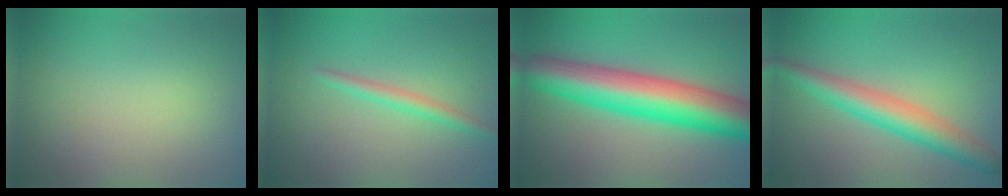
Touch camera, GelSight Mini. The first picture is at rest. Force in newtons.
{"total": 1.6, "press": 1.6, "slide": 0.0}
{"total": 10.0, "press": 10.0, "slide": 0.2}
{"total": 4.5, "press": 4.5, "slide": 0.0}